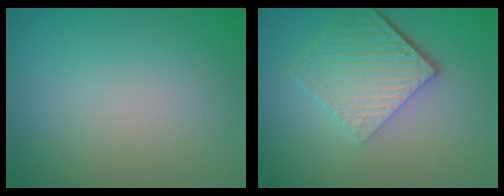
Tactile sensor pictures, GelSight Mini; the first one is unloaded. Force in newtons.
{"total": 6.1, "press": 4.3, "slide": 4.4}